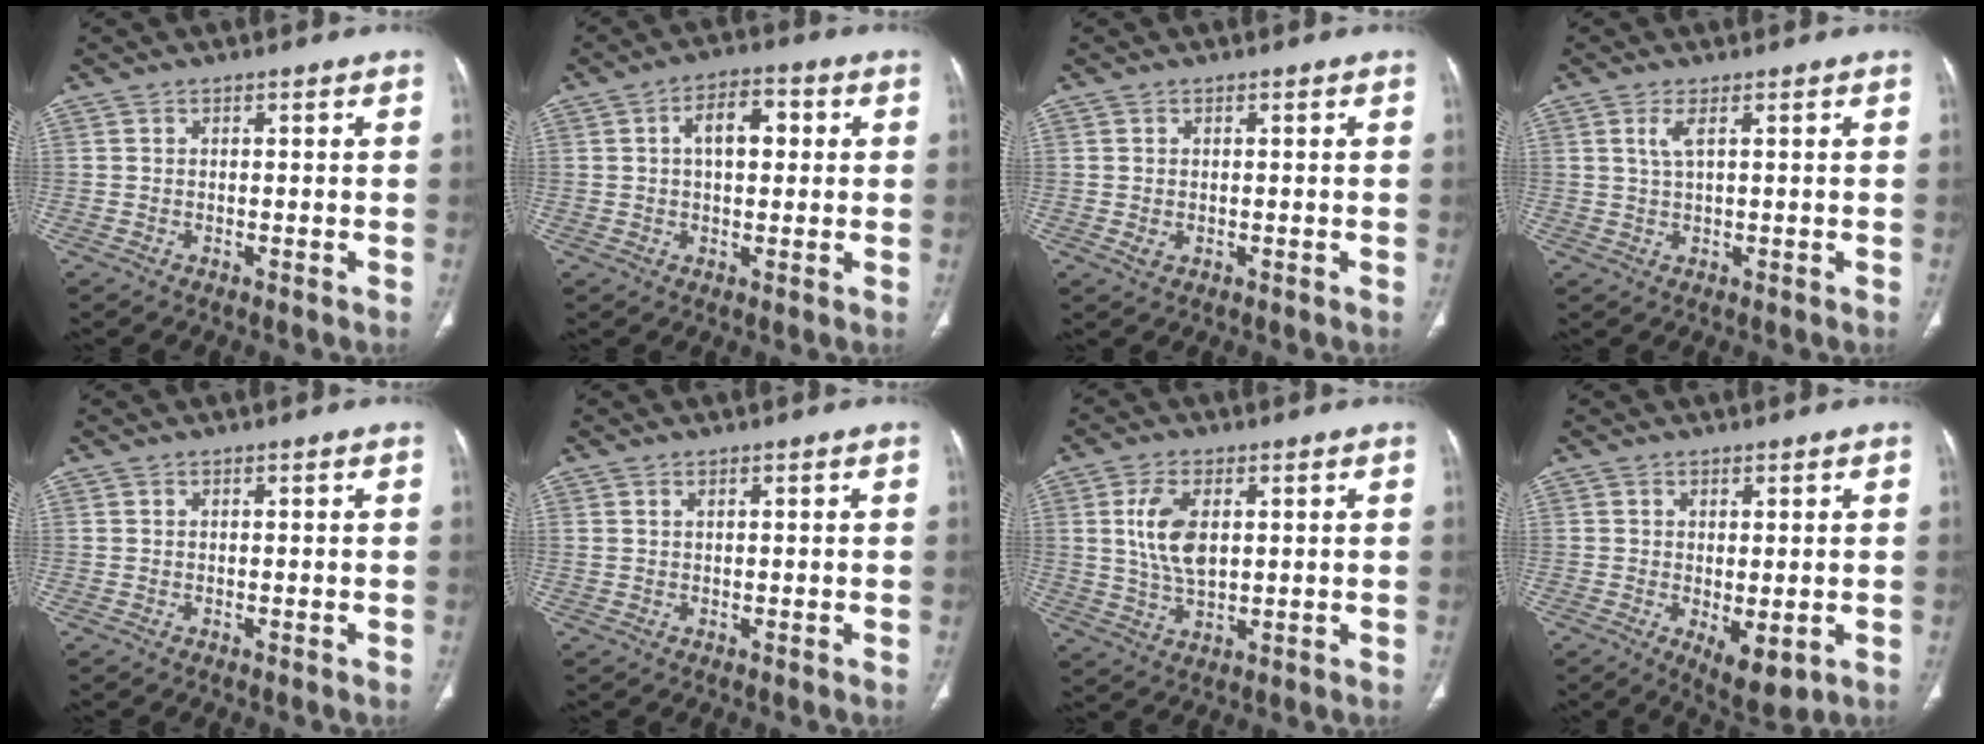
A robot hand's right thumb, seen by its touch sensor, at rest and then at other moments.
{"total": 7.5, "force": [1.5, 4.1, 6.1], "torque": [-0.085, 0.014, 0.021]}
{"total": 1.5, "force": [-0.2, 1.1, 1.1], "torque": [-0.024, 0.000, 0.001]}
{"total": 2.5, "force": [1.0, 0.6, 2.2], "torque": [-0.059, 0.001, 0.027]}
{"total": 0.0}
{"total": 0.6, "force": [0.4, 0.2, 0.4], "torque": [-0.009, 0.004, 0.009]}
{"total": 8.7, "force": [1.8, 4.7, 7.1], "torque": [-0.140, -0.008, 0.040]}
{"total": 6.5, "force": [-1.6, 2.8, 5.6], "torque": [-0.081, -0.018, -0.012]}